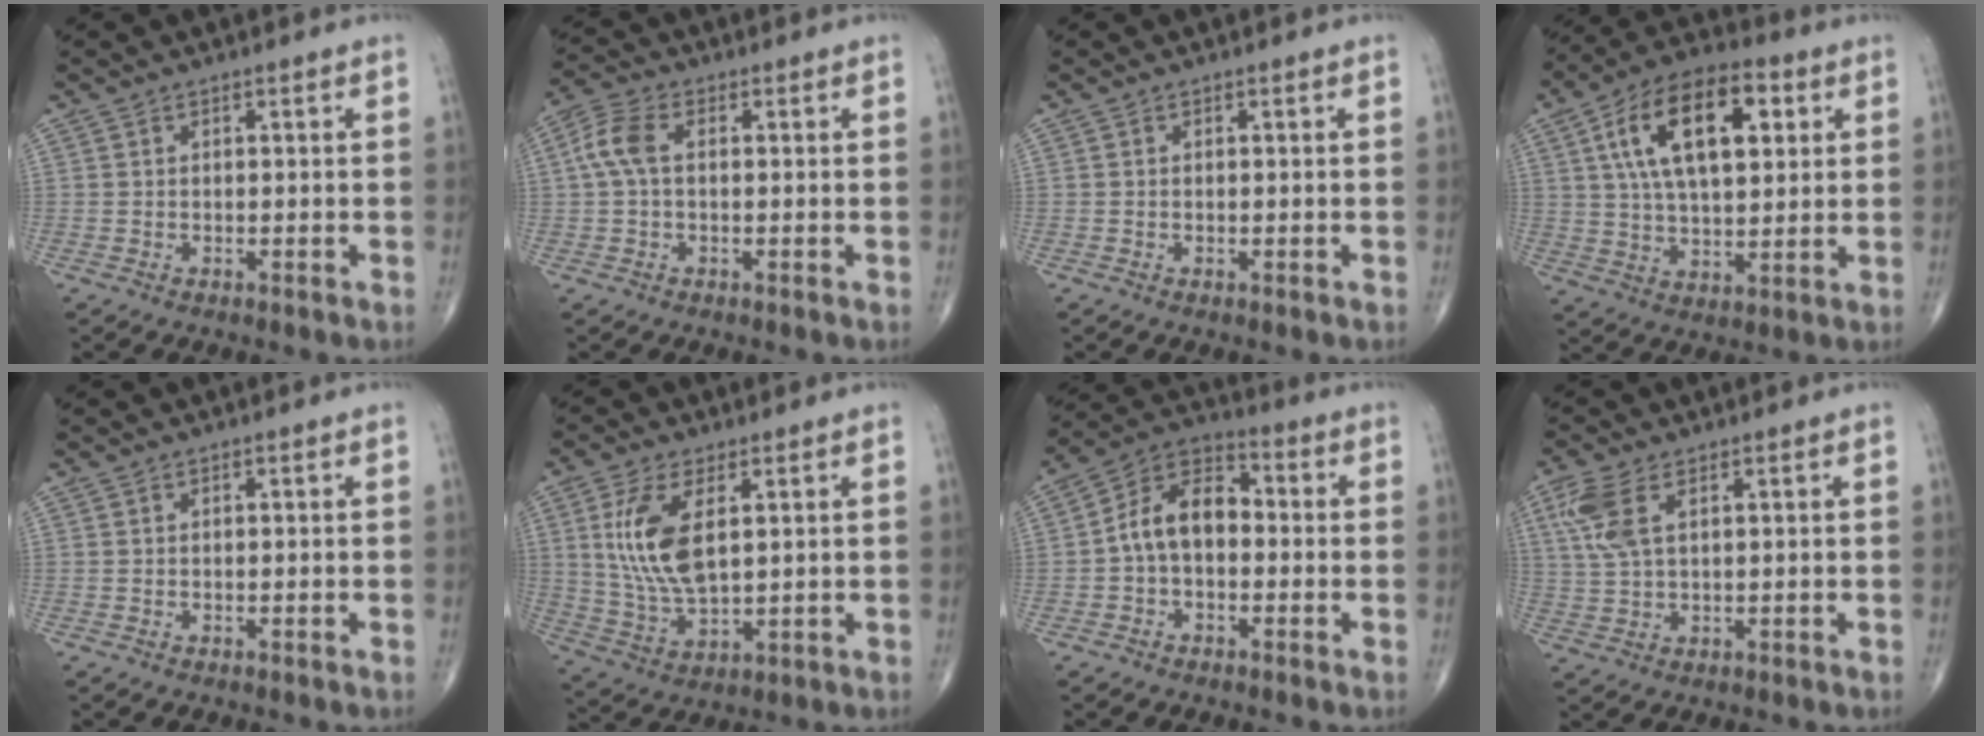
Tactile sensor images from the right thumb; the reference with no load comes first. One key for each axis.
{"total": 5.7, "fx": 0.6, "fy": 3.3, "fz": 4.6, "tx": -0.111, "ty": 0.018, "tz": 0.006}
{"total": 0.0}
{"total": 18.4, "fx": 5.7, "fy": 9.1, "fz": 14.9, "tx": -0.240, "ty": 0.005, "tz": 0.093}
{"total": 0.0}
{"total": 12.3, "fx": 3.2, "fy": 5.8, "fz": 10.4, "tx": -0.215, "ty": -0.014, "tz": 0.071}
{"total": 10.5, "fx": -0.7, "fy": 6.9, "fz": 7.9, "tx": -0.123, "ty": 0.036, "tz": -0.028}
{"total": 7.0, "fx": 2.7, "fy": 3.3, "fz": 5.5, "tx": -0.143, "ty": 0.005, "tz": 0.059}